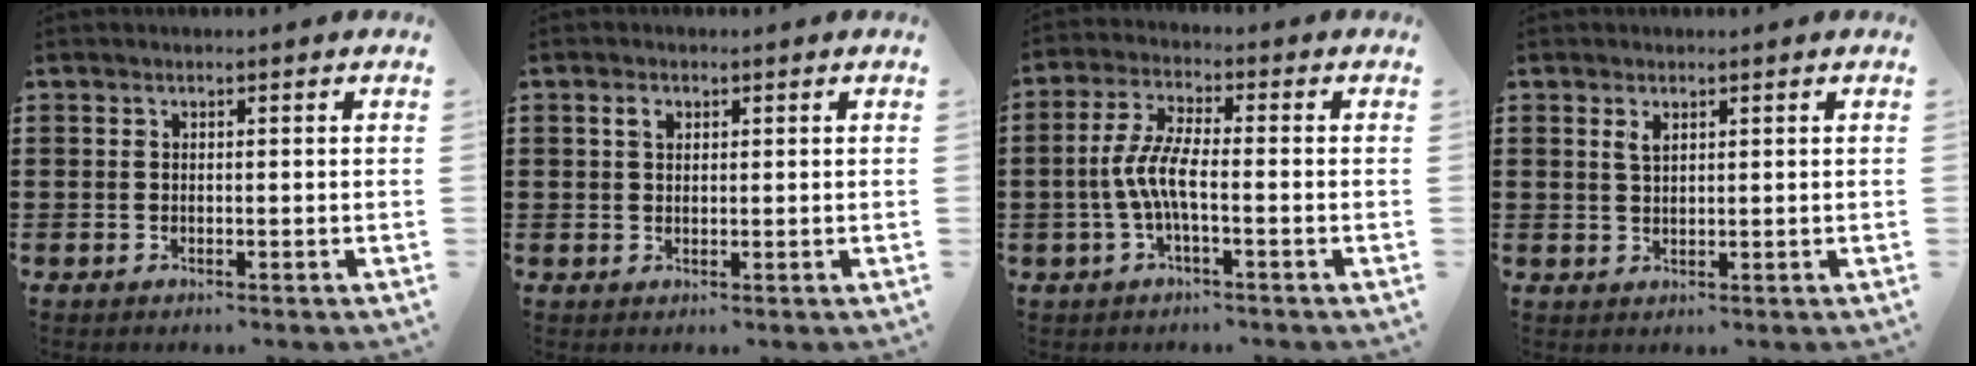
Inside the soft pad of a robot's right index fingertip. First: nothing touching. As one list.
[{"total": 1.6, "force": [0.6, 1.1, 1.0], "torque": [-0.023, 0.005, 0.011]}, {"total": 6.0, "force": [-1.7, 1.6, 5.6], "torque": [-0.131, -0.010, -0.041]}, {"total": 1.6, "force": [0.9, 0.7, 1.1], "torque": [-0.025, 0.003, 0.015]}]